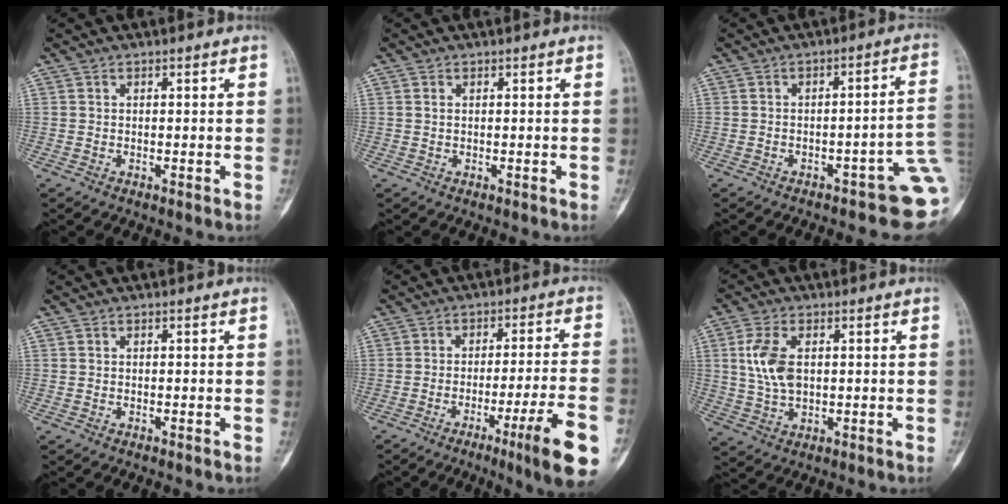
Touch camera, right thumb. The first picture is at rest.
{"total": 0.6, "force": [0.2, 0.4, 0.4], "torque": [-0.010, 0.003, 0.004]}
{"total": 10.4, "force": [-4.6, 3.6, 8.6], "torque": [-0.077, 0.045, -0.054]}
{"total": 0.0}
{"total": 13.8, "force": [-6.4, 0.6, 12.2], "torque": [-0.174, 0.008, -0.092]}
{"total": 8.0, "force": [1.4, 4.7, 6.4], "torque": [-0.135, -0.001, 0.033]}